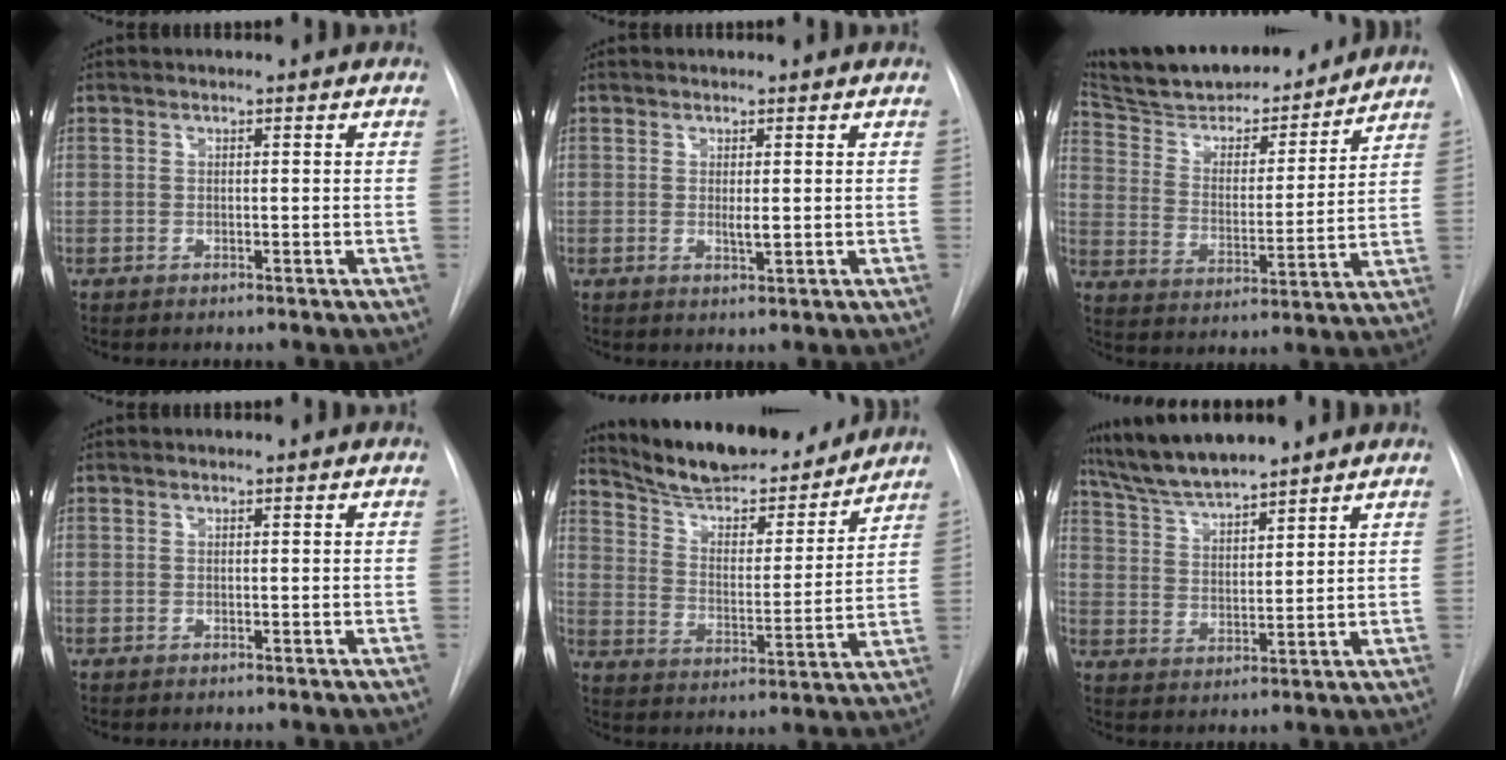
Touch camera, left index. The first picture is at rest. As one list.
[{"total": 1.3, "force": [0.2, 0.3, 1.3], "torque": [-0.024, -0.003, 0.007]}, {"total": 21.0, "force": [19.0, 4.7, 7.6], "torque": [-0.129, 0.004, 0.294]}, {"total": 0.0}, {"total": 19.9, "force": [18.0, 4.2, 7.3], "torque": [-0.111, -0.005, 0.273]}, {"total": 9.9, "force": [9.0, 0.6, 4.0], "torque": [-0.078, 0.018, 0.171]}]